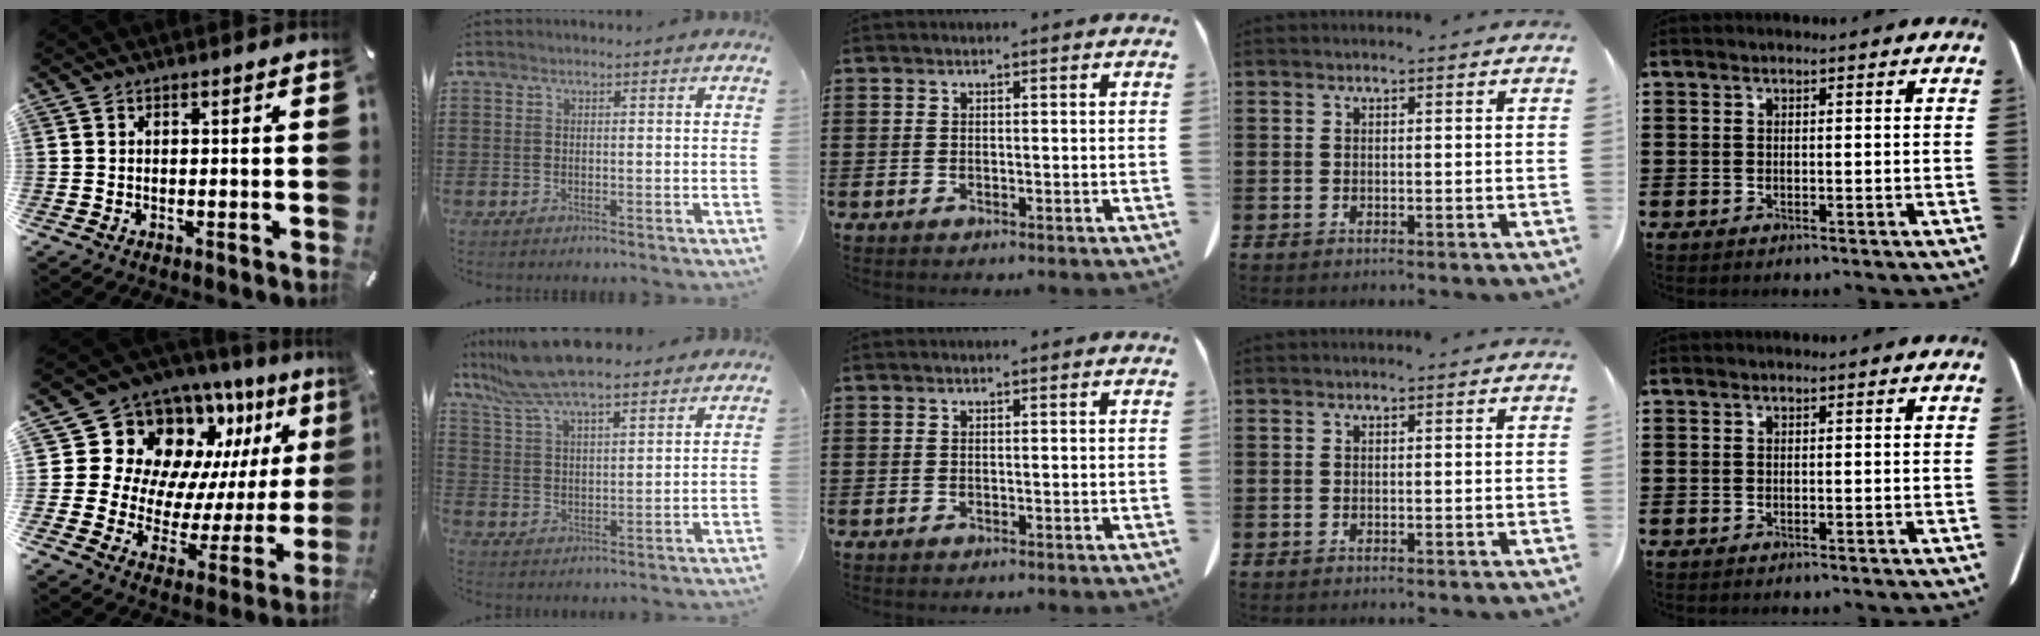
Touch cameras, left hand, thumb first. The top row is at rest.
{"thumb": {"total": 15.8, "force": [10.8, 10.3, 5.2], "torque": [-0.089, -0.121, 0.209]}, "index": {"total": 8.9, "force": [7.7, 1.5, 4.3], "torque": [-0.108, -0.015, 0.141]}}